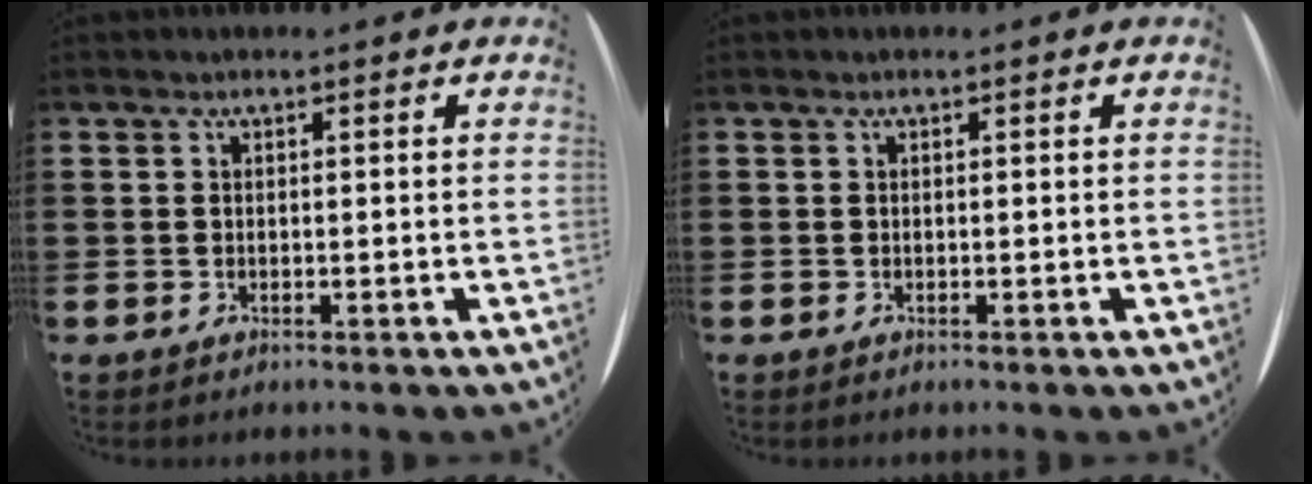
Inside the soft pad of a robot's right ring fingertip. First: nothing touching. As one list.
[{"total": 0.0}]